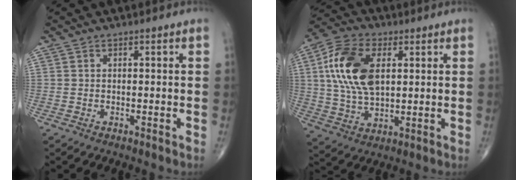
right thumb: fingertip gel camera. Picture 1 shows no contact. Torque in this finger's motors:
{"motor_torque": [-0.63, 1.77, 0.34, -0.05, 0.12]}